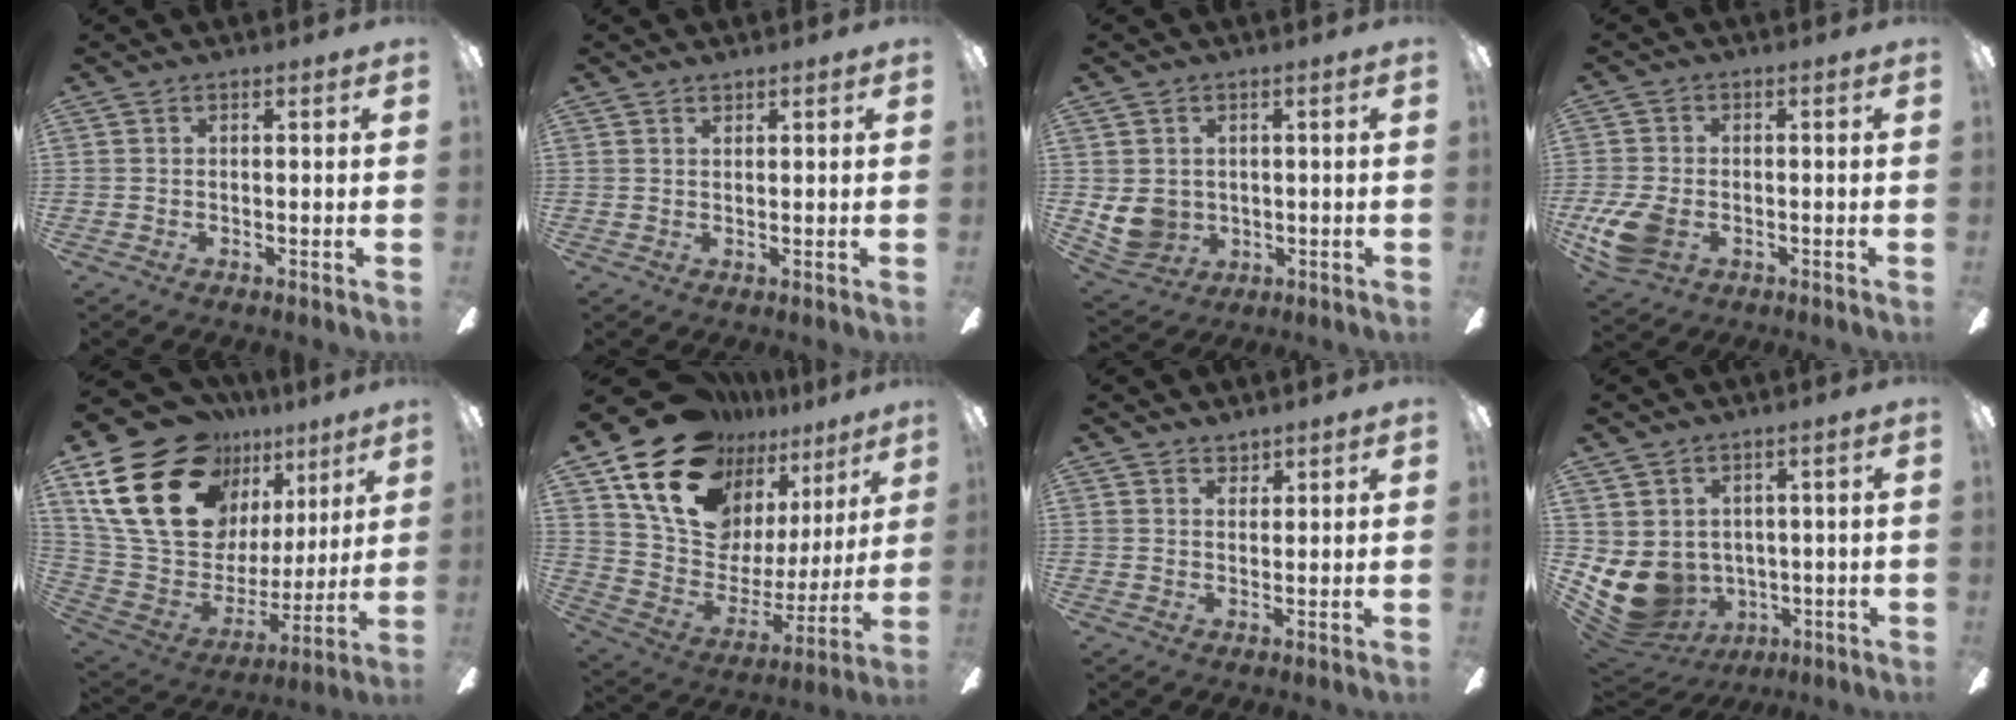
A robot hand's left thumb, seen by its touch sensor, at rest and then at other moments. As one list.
[{"total": 0.9, "force": [0.8, 0.4, 0.1], "torque": [-0.004, 0.000, 0.016]}, {"total": 7.2, "force": [0.8, 6.6, 2.7], "torque": [-0.073, -0.005, 0.018]}, {"total": 9.1, "force": [-2.8, 6.0, 6.2], "torque": [-0.146, 0.000, -0.048]}, {"total": 27.0, "force": [13.5, 17.6, 15.4], "torque": [-0.310, -0.072, 0.268]}, {"total": 21.9, "force": [14.8, 13.1, 9.4], "torque": [-0.167, -0.095, 0.282]}, {"total": 2.5, "force": [2.2, 1.1, 0.2], "torque": [0.011, -0.014, 0.039]}, {"total": 10.7, "force": [-0.9, 9.2, 5.2], "torque": [-0.144, -0.014, -0.011]}]